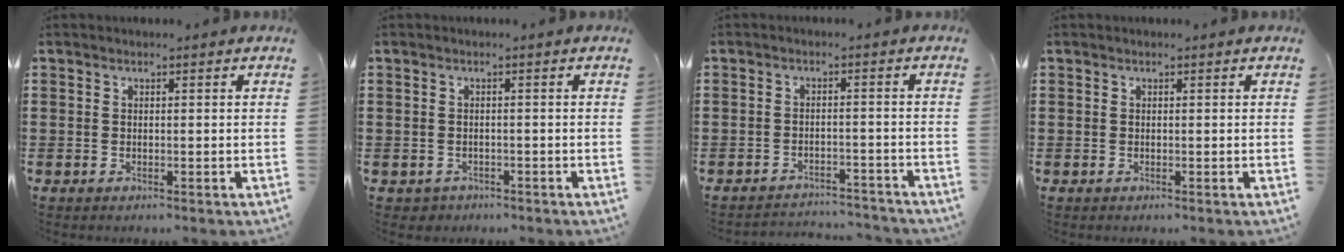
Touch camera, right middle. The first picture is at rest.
{"total": 0.7, "force": [-0.6, 0.5, 0.0], "torque": [-0.004, 0.002, -0.014]}
{"total": 2.8, "force": [-2.8, 0.2, 0.1], "torque": [-0.009, -0.001, -0.059]}
{"total": 0.0}